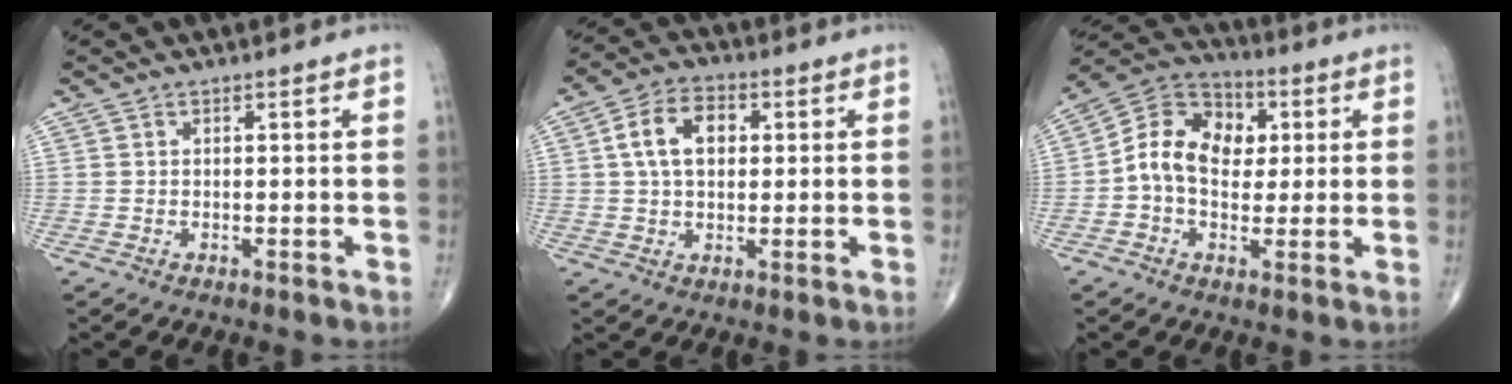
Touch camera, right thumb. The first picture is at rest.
{"total": 9.1, "force": [1.8, 6.0, 6.6], "torque": [-0.107, 0.014, 0.028]}
{"total": 12.7, "force": [1.0, 9.4, 8.4], "torque": [-0.120, 0.026, 0.007]}